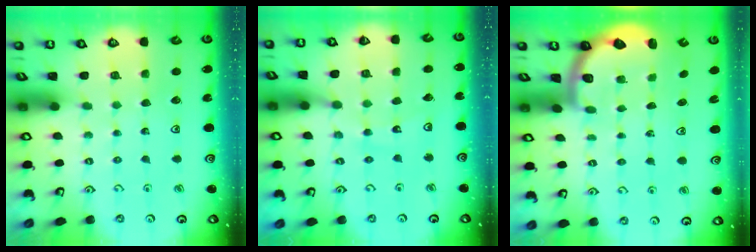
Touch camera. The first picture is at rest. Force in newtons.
{"total": 9.7, "press": 9.7, "slide": 1.2}
{"total": 2.1, "press": 2.0, "slide": 0.7}